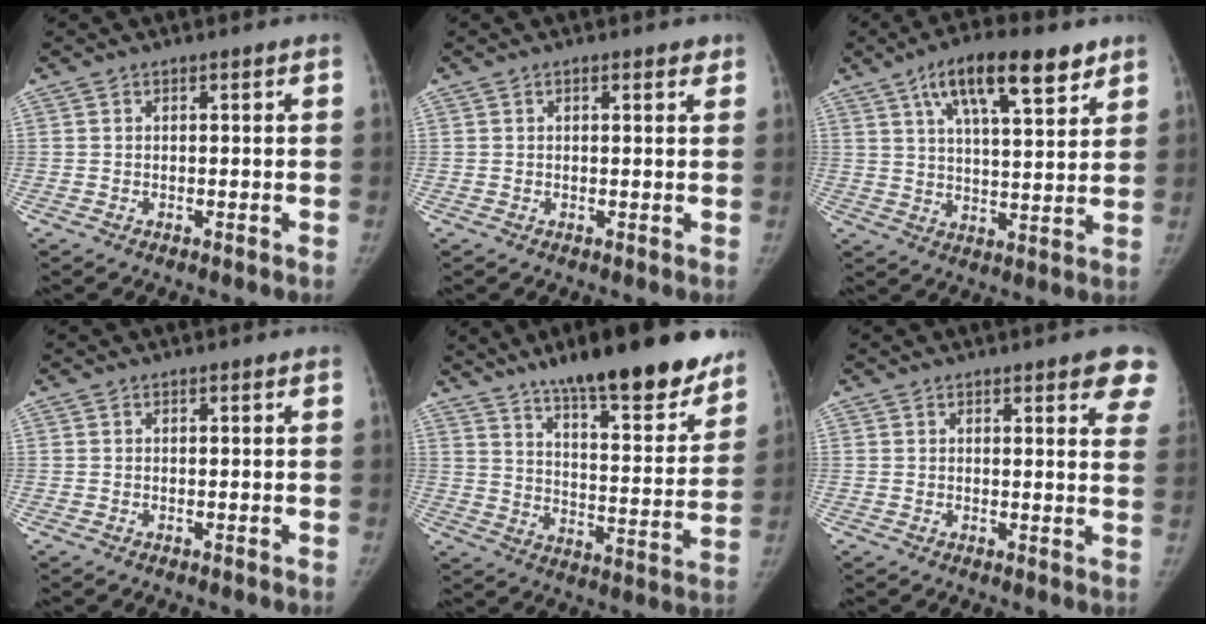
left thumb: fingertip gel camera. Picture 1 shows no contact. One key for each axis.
{"total": 1.8, "fx": 1.1, "fy": 0.8, "fz": 1.1, "tx": -0.005, "ty": -0.003, "tz": 0.011}
{"total": 15.2, "fx": 8.8, "fy": 5.3, "fz": 11.2, "tx": -0.157, "ty": -0.025, "tz": 0.143}
{"total": 0.0}
{"total": 25.2, "fx": 18.8, "fy": 6.2, "fz": 15.7, "tx": -0.192, "ty": -0.082, "tz": 0.273}
{"total": 8.2, "fx": 5.3, "fy": 2.3, "fz": 5.8, "tx": -0.041, "ty": -0.019, "tz": 0.050}